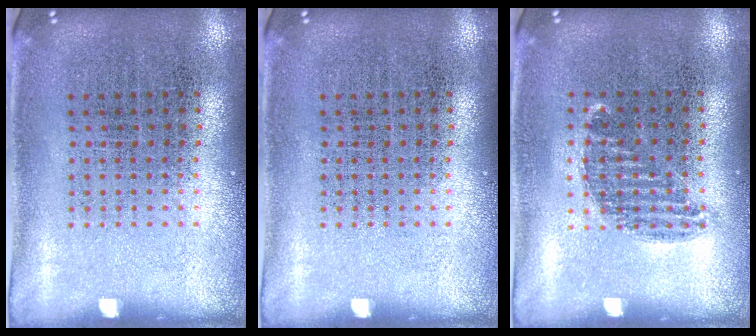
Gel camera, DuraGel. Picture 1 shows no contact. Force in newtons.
{"total": 0.0}
{"total": 0.8, "press": 0.6, "slide": 0.4}